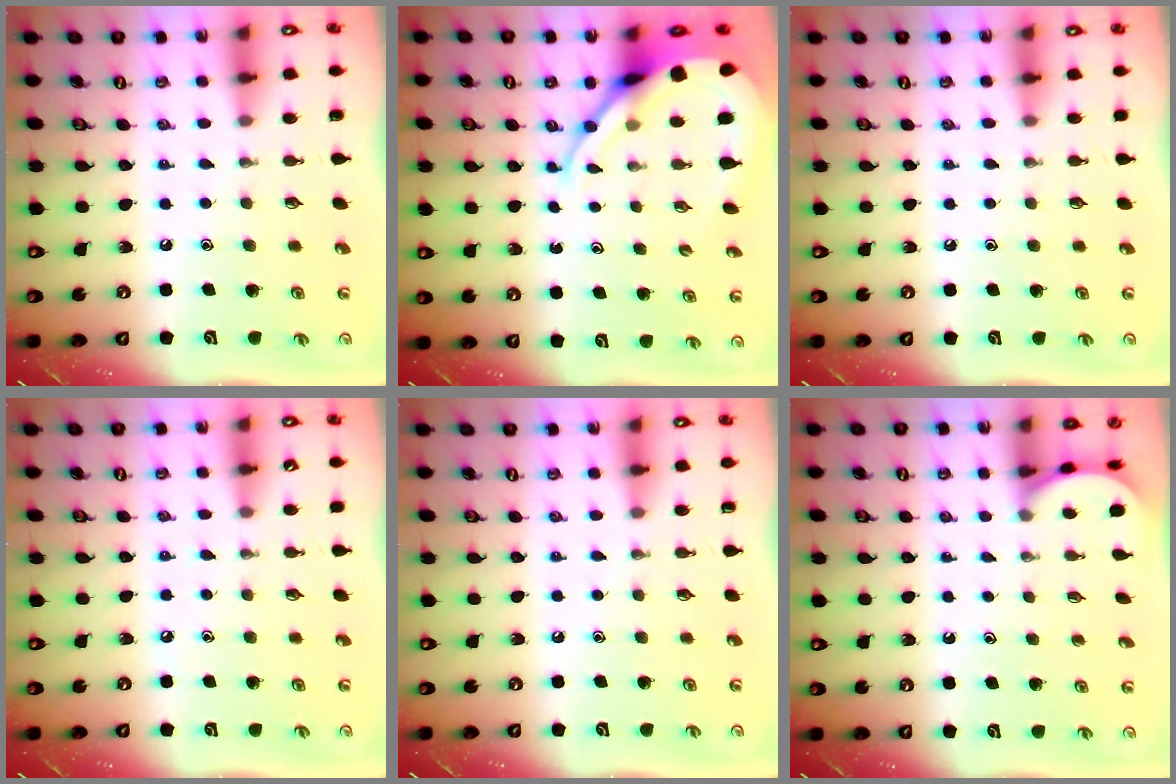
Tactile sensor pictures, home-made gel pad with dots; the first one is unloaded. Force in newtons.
{"total": 10.4, "press": 10.4, "slide": 0.7}
{"total": 2.4, "press": 2.4, "slide": 0.4}
{"total": 2.3, "press": 2.3, "slide": 0.4}
{"total": 0.0}
{"total": 2.0, "press": 2.0, "slide": 0.2}